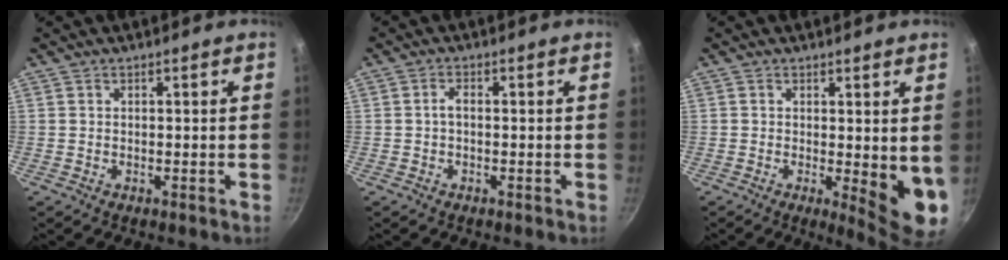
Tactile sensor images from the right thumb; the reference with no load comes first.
{"total": 1.6, "force": [-0.3, 0.8, 1.3], "torque": [-0.027, 0.010, -0.007]}
{"total": 8.3, "force": [-0.1, 2.7, 7.8], "torque": [-0.091, -0.019, 0.002]}